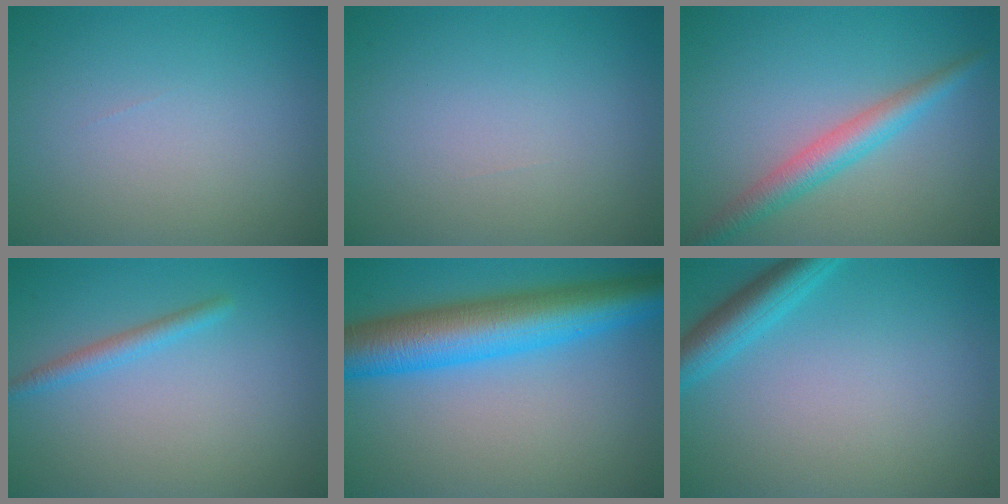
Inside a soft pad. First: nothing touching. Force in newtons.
{"total": 0.0}
{"total": 3.4, "press": 3.4, "slide": 0.1}
{"total": 1.6, "press": 1.6, "slide": 0.1}
{"total": 9.5, "press": 9.5, "slide": 0.2}
{"total": 3.5, "press": 3.5, "slide": 0.3}